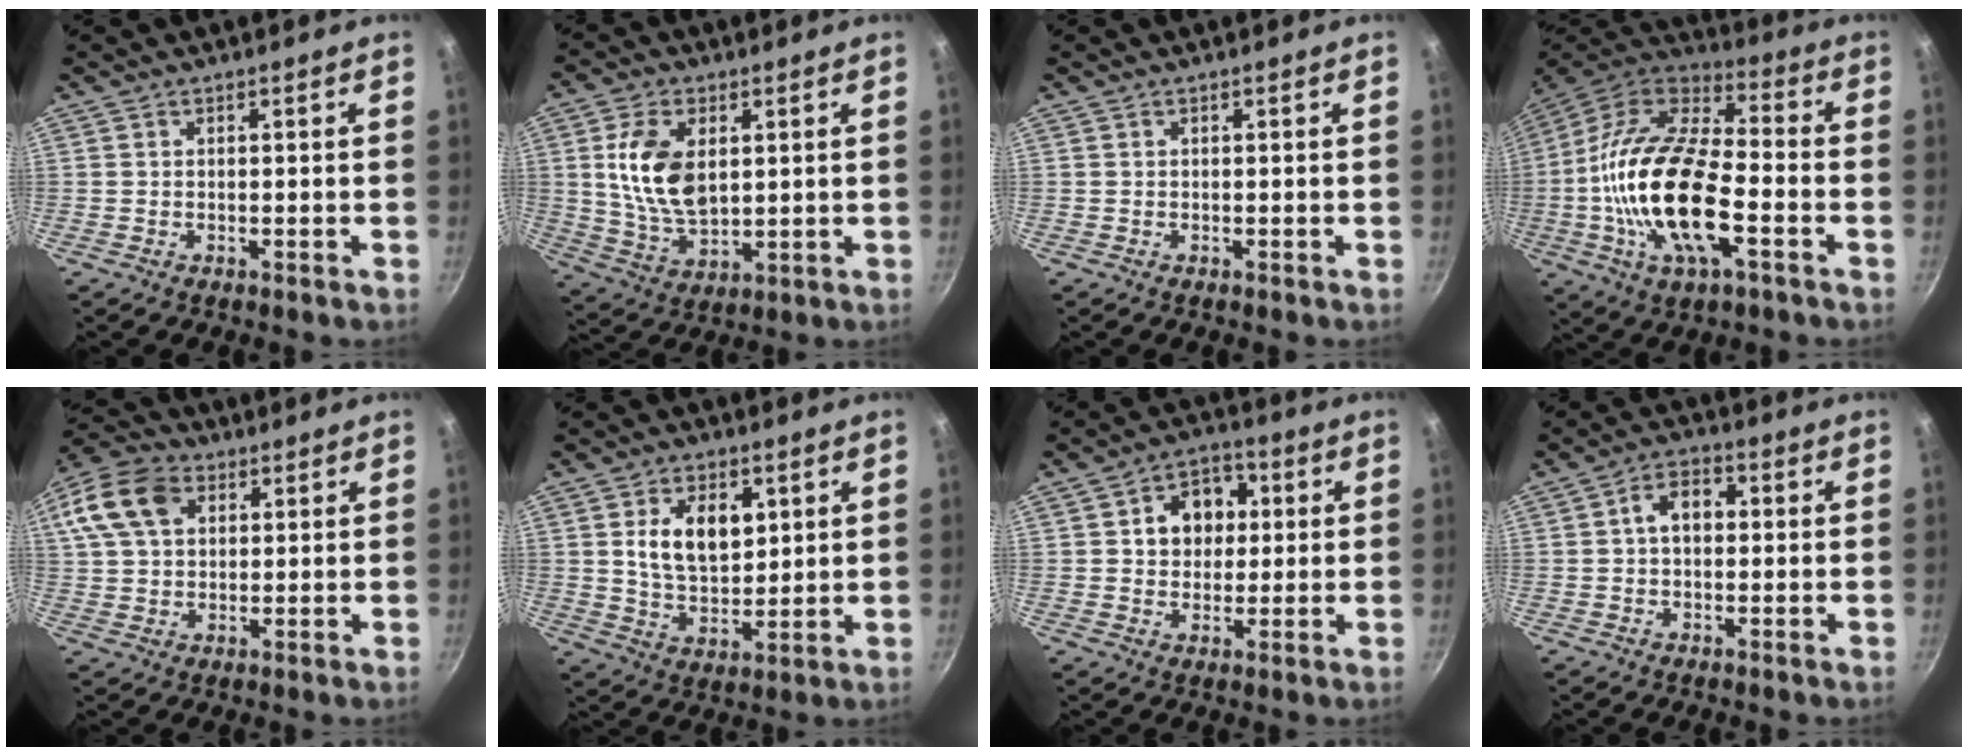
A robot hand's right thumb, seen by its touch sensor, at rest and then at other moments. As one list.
[{"total": 12.6, "force": [2.6, 7.5, 9.7], "torque": [-0.171, -0.016, 0.056]}, {"total": 0.0}, {"total": 23.4, "force": [-4.9, 10.4, 20.3], "torque": [-0.387, 0.028, -0.106]}, {"total": 14.8, "force": [5.1, 10.6, 9.1], "torque": [-0.178, 0.020, 0.082]}, {"total": 10.9, "force": [3.1, 6.9, 7.9], "torque": [-0.110, -0.019, 0.056]}, {"total": 9.7, "force": [1.9, 7.8, 5.5], "torque": [-0.041, 0.008, 0.019]}, {"total": 6.1, "force": [0.6, 4.2, 4.4], "torque": [-0.050, 0.017, 0.000]}]